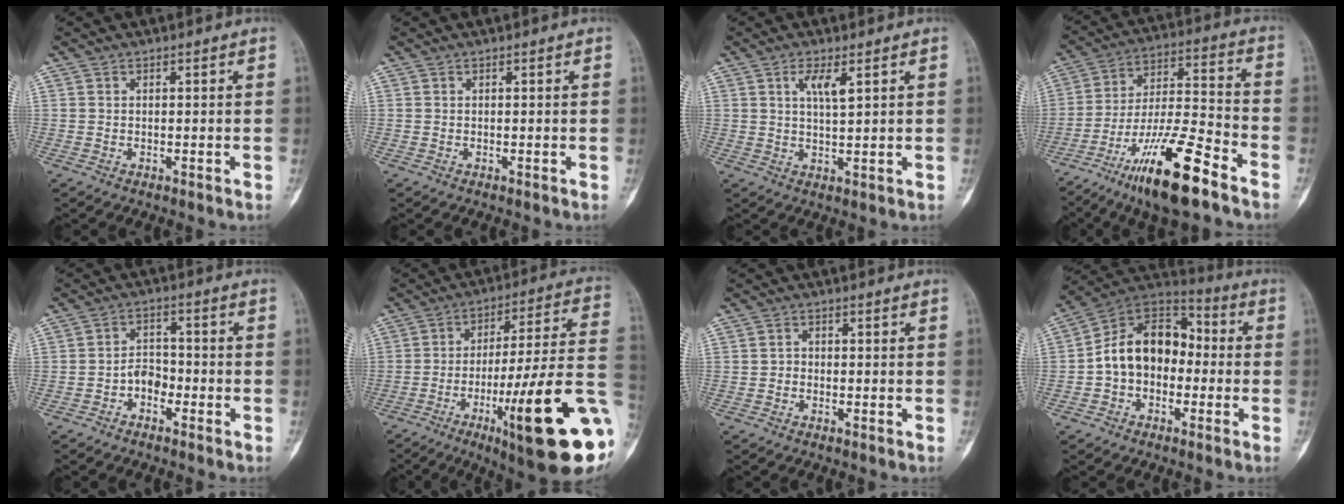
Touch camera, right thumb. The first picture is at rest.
{"total": 0.0}
{"total": 4.3, "force": [1.9, 1.1, 3.7], "torque": [-0.069, -0.013, 0.037]}
{"total": 18.5, "force": [-11.7, 3.7, 13.8], "torque": [-0.268, 0.063, -0.208]}
{"total": 3.9, "force": [-2.0, 2.7, 1.9], "torque": [-0.013, 0.026, -0.044]}
{"total": 26.7, "force": [-8.7, 4.2, 24.9], "torque": [-0.325, 0.020, -0.123]}
{"total": 1.3, "force": [-0.4, 1.1, 0.5], "torque": [0.000, 0.006, -0.009]}
{"total": 14.1, "force": [-1.5, 10.2, 9.5], "torque": [-0.130, 0.050, -0.041]}